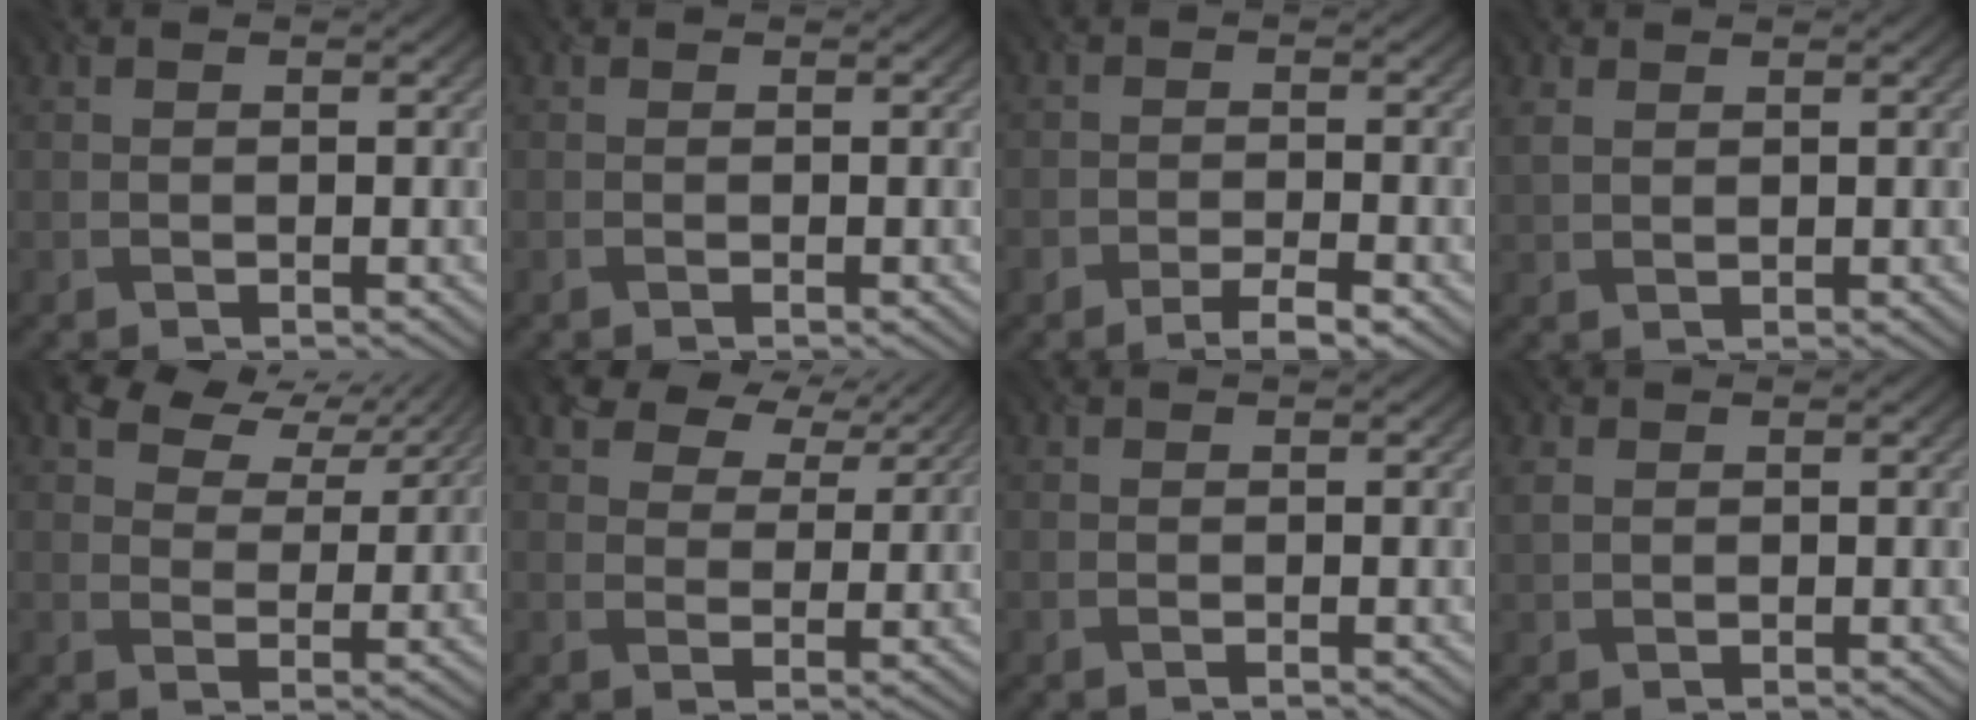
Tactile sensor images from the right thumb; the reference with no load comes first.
{"total": 0.6, "force": [0.1, -0.4, -0.3], "torque": [0.005, -0.001, -0.001]}
{"total": 2.7, "force": [-2.2, 0.6, 1.5], "torque": [-0.026, -0.001, -0.042]}
{"total": 1.7, "force": [1.4, 0.7, 0.6], "torque": [-0.031, 0.000, 0.027]}
{"total": 6.2, "force": [4.8, 3.1, 2.5], "torque": [-0.051, 0.007, 0.081]}
{"total": 6.4, "force": [4.7, 3.4, 2.6], "torque": [-0.056, 0.006, 0.079]}
{"total": 0.5, "force": [0.2, -0.4, -0.3], "torque": [0.005, -0.002, 0.001]}
{"total": 1.3, "force": [0.9, 0.8, 0.5], "torque": [-0.025, 0.001, 0.017]}